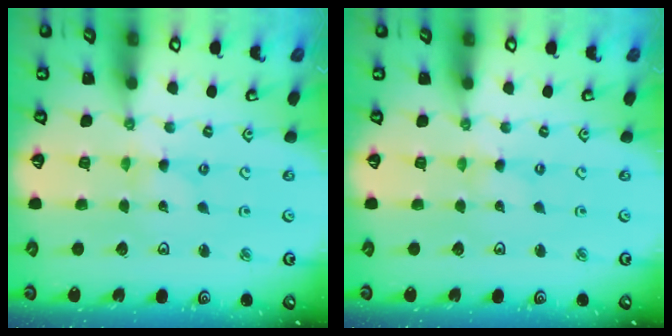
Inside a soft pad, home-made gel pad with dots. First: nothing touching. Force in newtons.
{"total": 0.0}